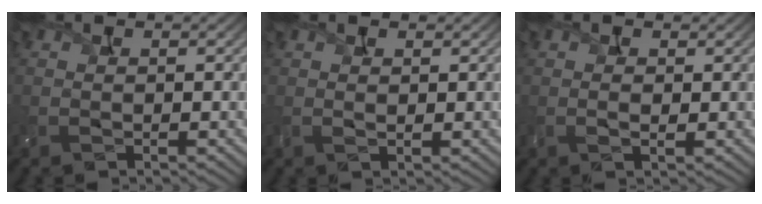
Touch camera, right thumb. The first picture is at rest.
{"total": 1.1, "force": [0.7, 0.4, 0.7], "torque": [-0.019, 0.002, 0.014]}
{"total": 1.5, "force": [0.5, 0.8, 1.2], "torque": [-0.025, 0.001, 0.008]}